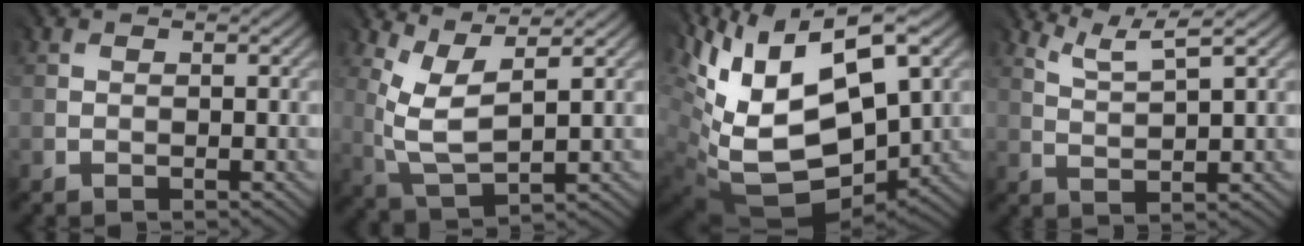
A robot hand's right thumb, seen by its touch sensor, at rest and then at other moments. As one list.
[{"total": 5.7, "force": [2.9, 1.7, 4.6], "torque": [-0.109, 0.002, 0.067]}, {"total": 16.2, "force": [3.5, 10.1, 12.2], "torque": [-0.250, -0.014, 0.103]}, {"total": 4.2, "force": [3.3, 0.2, 2.5], "torque": [-0.052, 0.006, 0.076]}]